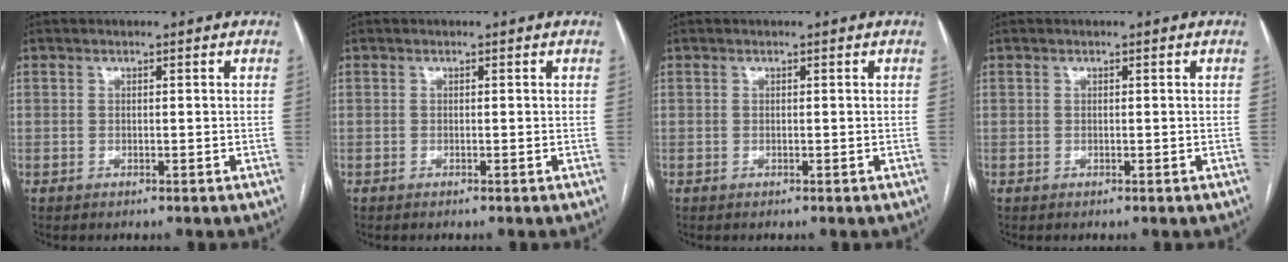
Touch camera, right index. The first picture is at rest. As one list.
[{"total": 0.0}, {"total": 0.0}, {"total": 0.0}]